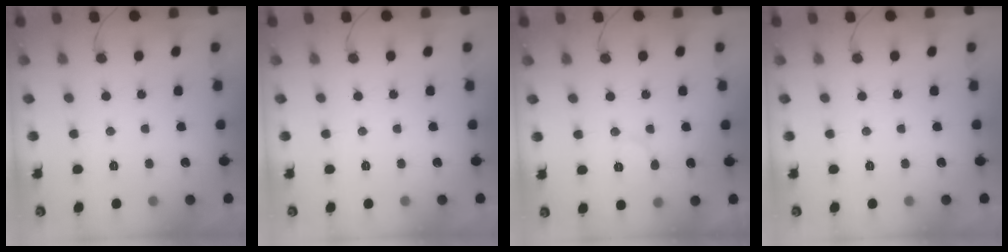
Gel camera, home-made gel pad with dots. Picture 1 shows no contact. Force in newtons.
{"total": 0.0}
{"total": 6.8, "press": 6.8, "slide": 0.7}
{"total": 0.0}